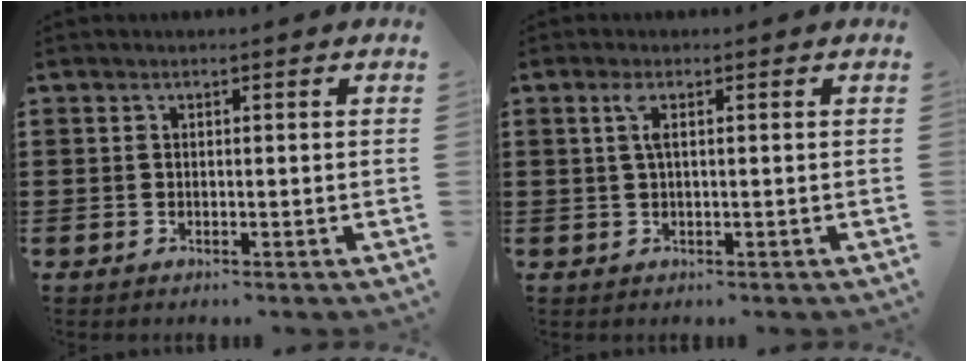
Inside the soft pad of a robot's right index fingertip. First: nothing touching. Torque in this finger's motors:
{"motor_torque": [0.05, -0.02, 0.02, 0.01]}